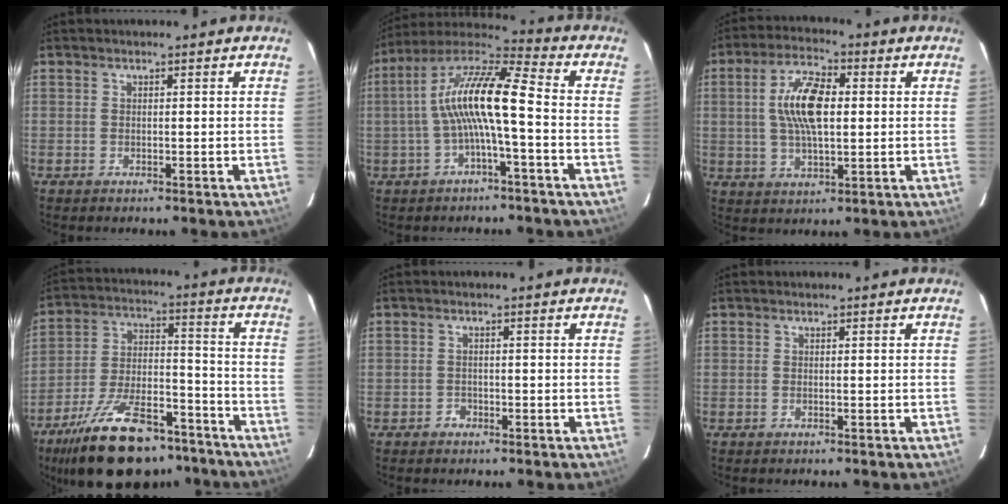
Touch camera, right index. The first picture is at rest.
{"total": 12.6, "force": [-1.5, 1.8, 12.4], "torque": [-0.243, 0.022, -0.033]}
{"total": 10.8, "force": [1.3, 4.5, 9.8], "torque": [-0.187, 0.013, 0.024]}
{"total": 23.7, "force": [-17.3, 10.1, 12.7], "torque": [-0.240, 0.001, -0.260]}
{"total": 1.6, "force": [-1.0, 1.2, 0.0], "torque": [0.000, 0.006, -0.015]}
{"total": 0.0}